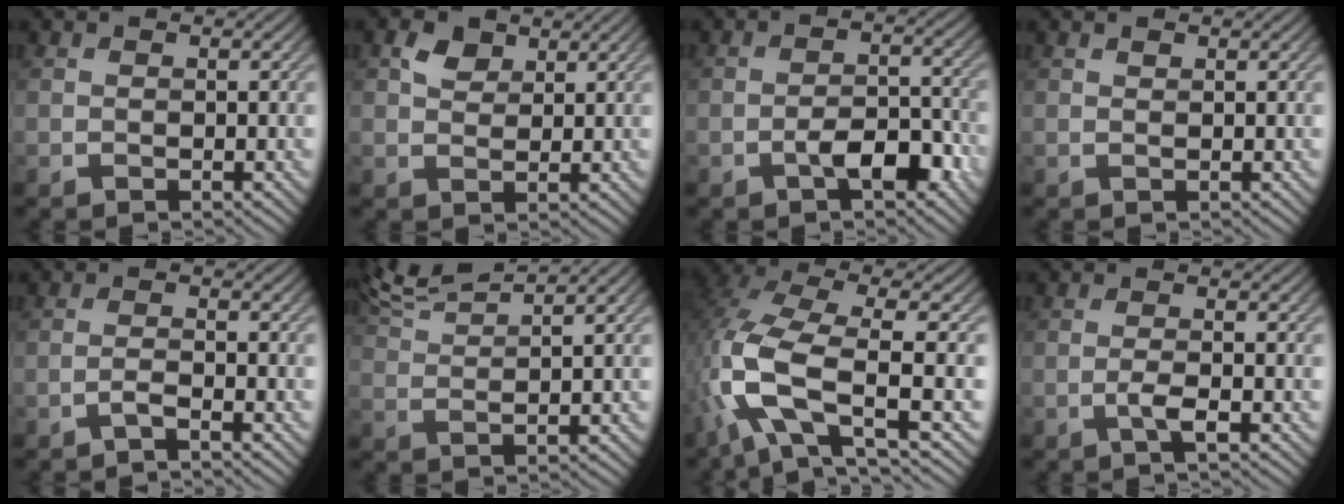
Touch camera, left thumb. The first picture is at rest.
{"total": 2.6, "force": [1.7, 1.5, 1.2], "torque": [-0.030, 0.003, 0.029]}
{"total": 4.7, "force": [-2.4, 2.0, 3.6], "torque": [-0.059, 0.009, -0.043]}
{"total": 0.6, "force": [0.6, 0.0, 0.1], "torque": [-0.002, 0.000, 0.010]}
{"total": 1.5, "force": [-1.1, 0.0, 1.1], "torque": [-0.018, 0.010, -0.036]}
{"total": 6.3, "force": [5.6, 0.5, 3.0], "torque": [-0.069, 0.022, 0.095]}
{"total": 11.8, "force": [-2.8, 4.6, 10.5], "torque": [-0.238, -0.008, -0.062]}
{"total": 2.0, "force": [-0.8, 0.1, 1.9], "torque": [-0.038, 0.009, -0.023]}